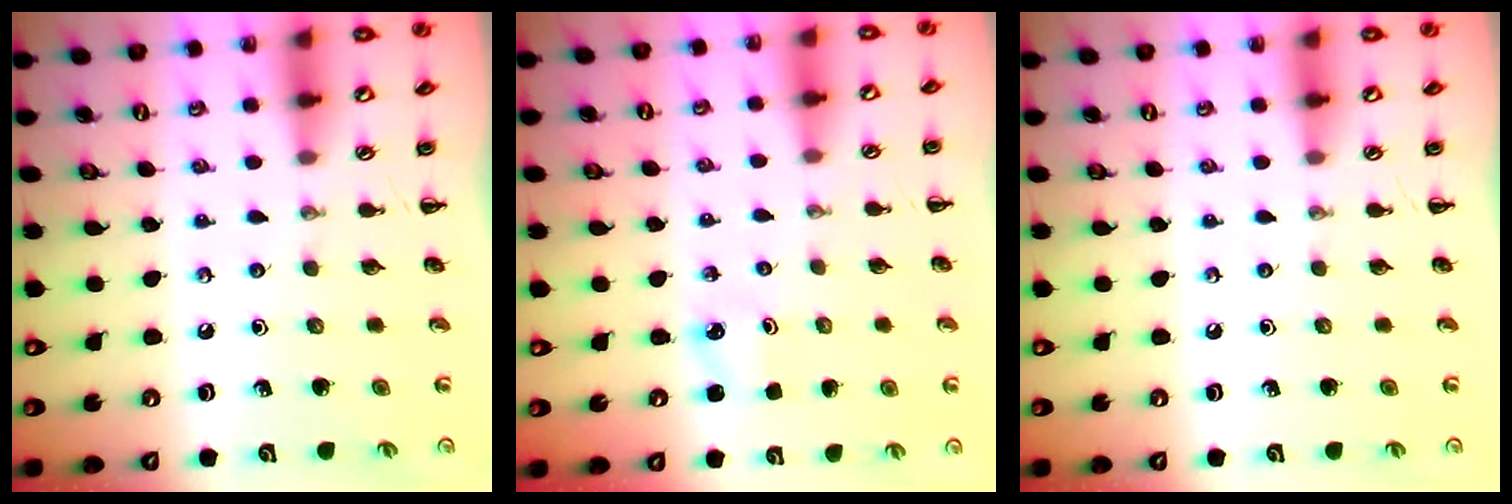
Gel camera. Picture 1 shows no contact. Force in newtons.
{"total": 2.5, "press": 2.4, "slide": 0.8}
{"total": 0.0}